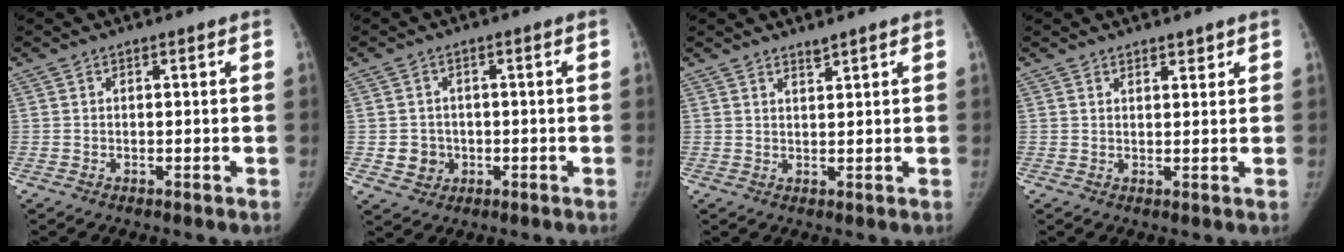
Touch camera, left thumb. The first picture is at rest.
{"total": 4.1, "force": [-0.6, 3.8, 1.1], "torque": [0.000, 0.005, -0.004]}
{"total": 1.5, "force": [1.4, 0.1, 0.5], "torque": [-0.004, -0.014, 0.027]}
{"total": 1.9, "force": [1.6, 0.8, 0.7], "torque": [0.000, -0.011, 0.022]}